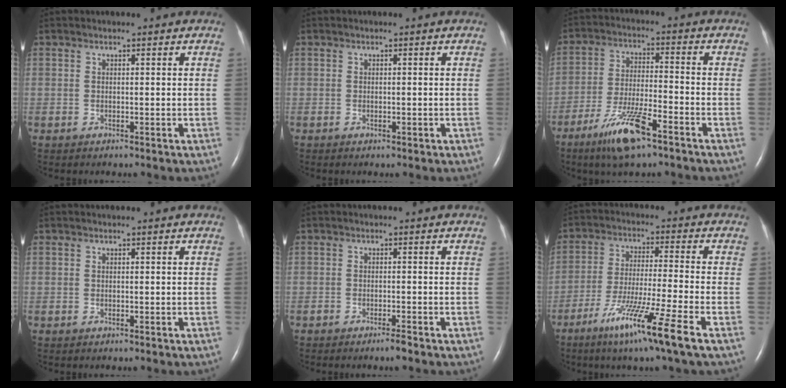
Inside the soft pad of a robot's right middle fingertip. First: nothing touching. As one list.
[{"total": 0.6, "force": [-0.3, 0.3, 0.5], "torque": [-0.009, -0.001, -0.002]}, {"total": 10.0, "force": [-6.3, 1.4, 7.6], "torque": [-0.152, -0.019, -0.115]}, {"total": 0.0}, {"total": 1.4, "force": [-1.2, 0.0, 0.8], "torque": [-0.016, -0.001, -0.020]}, {"total": 12.4, "force": [-7.1, -1.5, 10.1], "torque": [-0.190, -0.044, -0.127]}]